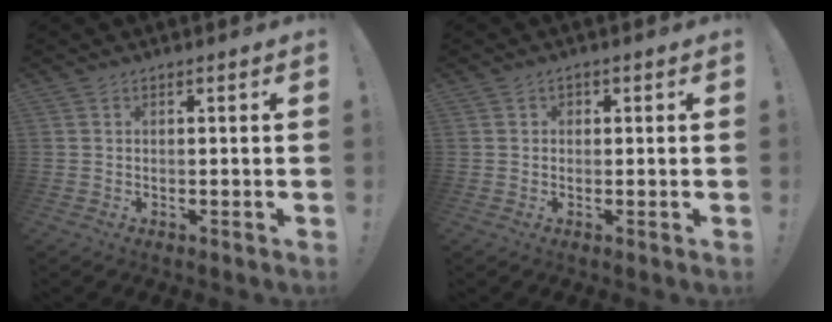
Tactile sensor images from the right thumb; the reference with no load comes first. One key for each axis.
{"total": 1.3, "fx": -0.1, "fy": 1.2, "fz": 0.6, "tx": -0.004, "ty": 0.002, "tz": -0.003}